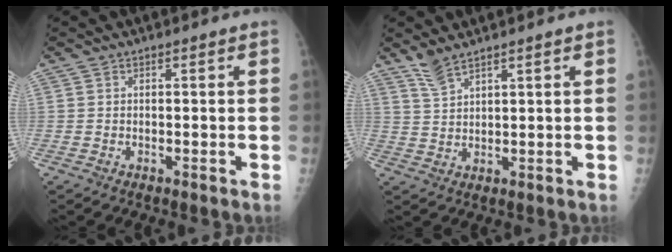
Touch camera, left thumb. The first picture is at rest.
{"total": 3.5, "force": [3.0, 0.6, 1.7], "torque": [-0.039, -0.009, 0.069]}